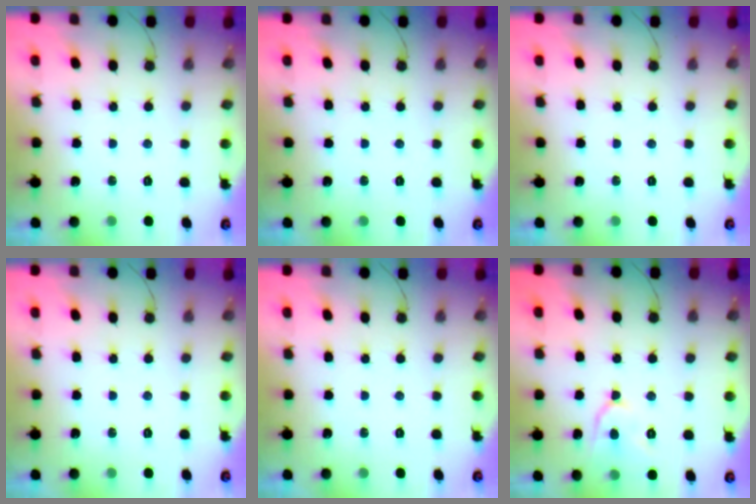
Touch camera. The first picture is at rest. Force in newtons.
{"total": 0.0}
{"total": 0.0}
{"total": 0.0}
{"total": 0.0}
{"total": 8.5, "press": 8.5, "slide": 0.8}